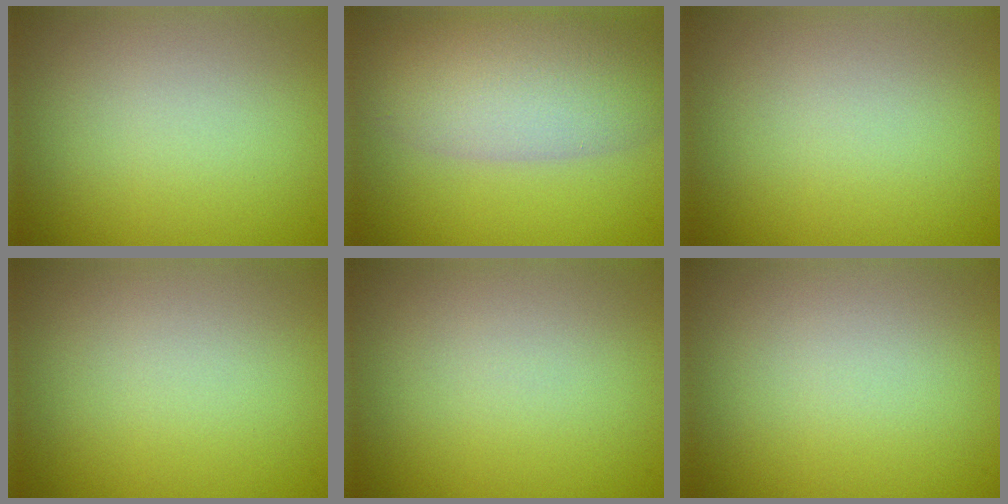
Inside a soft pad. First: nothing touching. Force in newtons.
{"total": 7.5, "press": 7.5, "slide": 0.5}
{"total": 0.0}
{"total": 0.0}
{"total": 0.0}
{"total": 0.0}